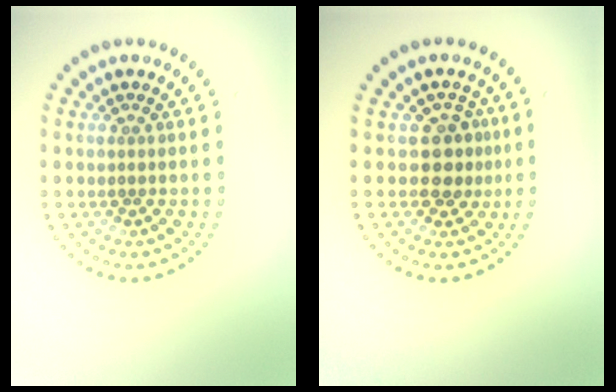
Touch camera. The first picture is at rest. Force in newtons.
{"total": 2.6, "press": 2.2, "slide": 1.3}